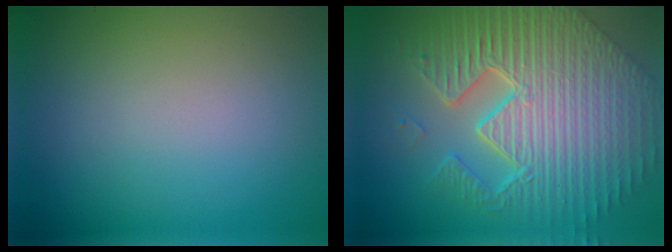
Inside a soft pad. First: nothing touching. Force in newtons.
{"total": 11.6, "press": 7.4, "slide": 8.9}